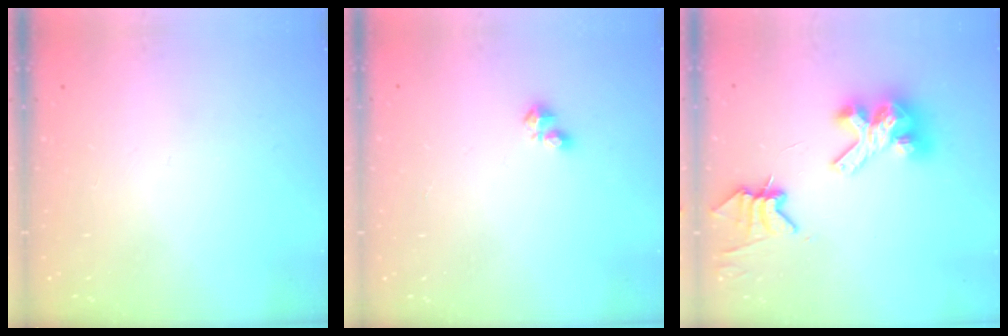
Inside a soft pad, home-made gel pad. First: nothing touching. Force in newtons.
{"total": 4.2, "press": 4.2, "slide": 0.6}
{"total": 10.4, "press": 10.3, "slide": 1.0}